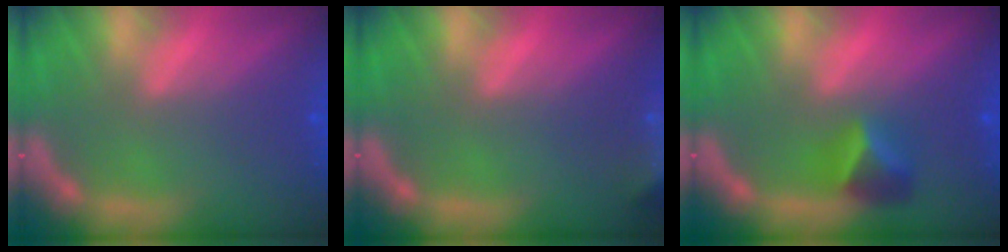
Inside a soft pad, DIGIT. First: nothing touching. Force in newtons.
{"total": 7.4}
{"total": 2.9}